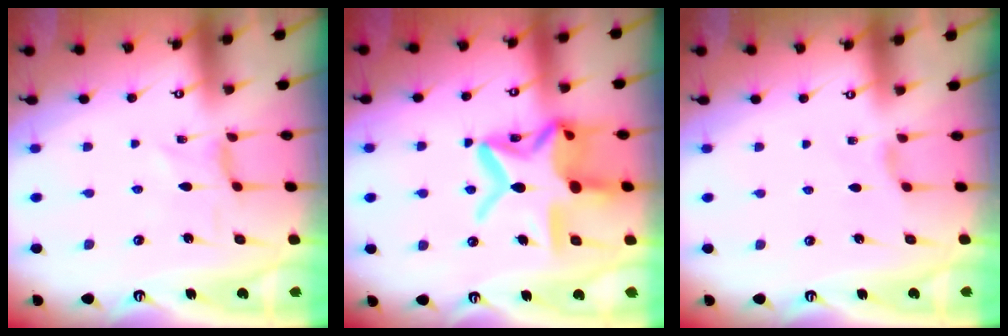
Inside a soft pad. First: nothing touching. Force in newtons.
{"total": 21.1, "press": 21.1, "slide": 1.7}
{"total": 2.3, "press": 2.2, "slide": 0.5}